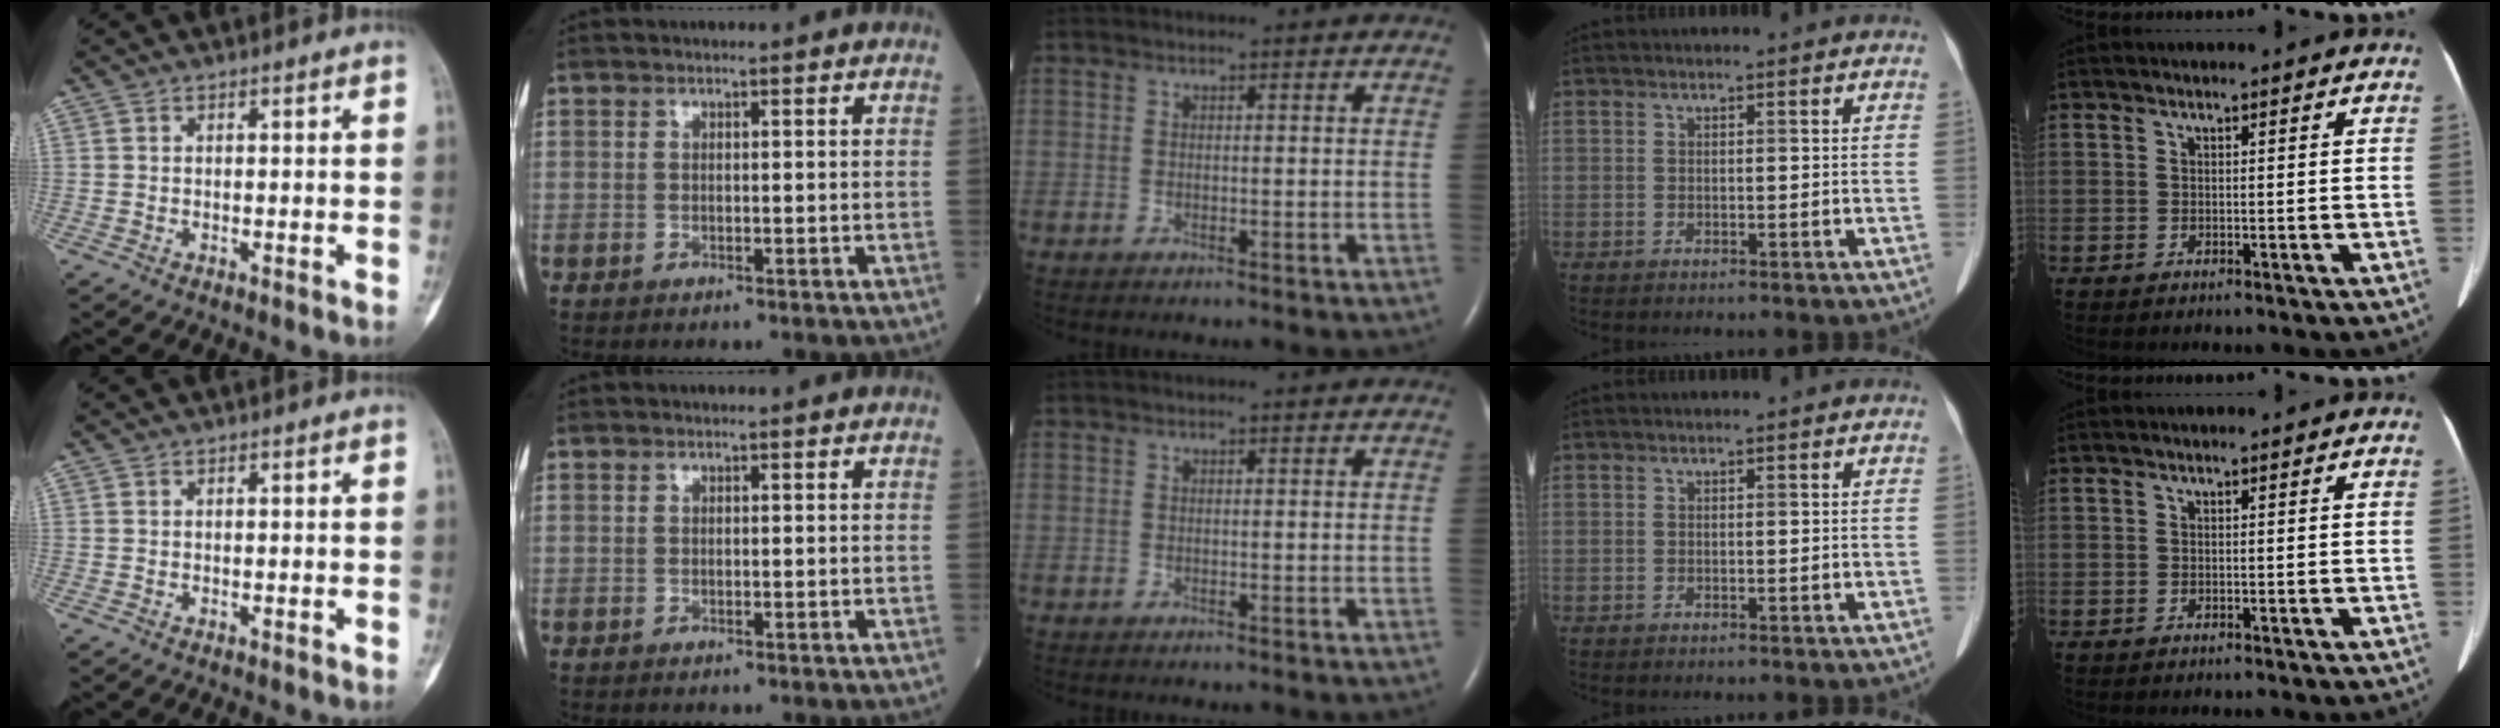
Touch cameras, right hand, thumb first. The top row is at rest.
{}